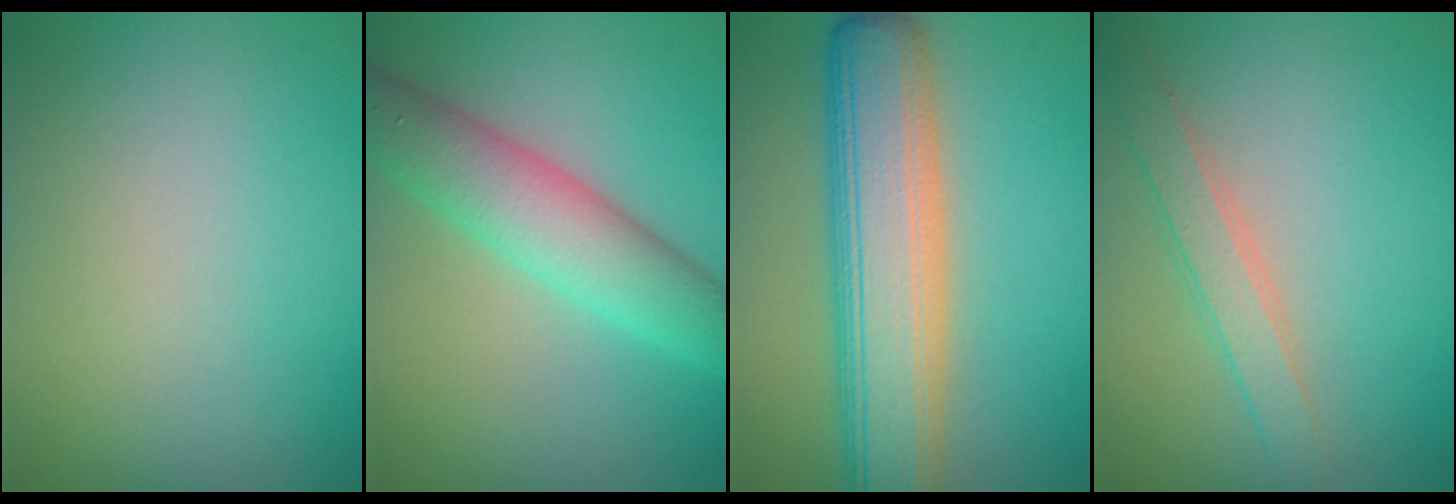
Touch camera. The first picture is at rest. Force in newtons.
{"total": 6.1, "press": 6.1, "slide": 0.1}
{"total": 9.4, "press": 9.4, "slide": 0.3}
{"total": 2.5, "press": 2.5, "slide": 0.1}